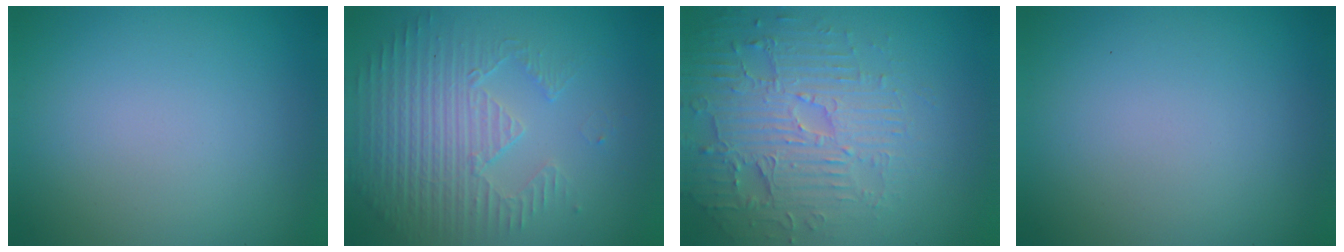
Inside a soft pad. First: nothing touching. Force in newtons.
{"total": 3.8, "press": 3.6, "slide": 1.1}
{"total": 5.1, "press": 4.5, "slide": 2.5}
{"total": 0.0}